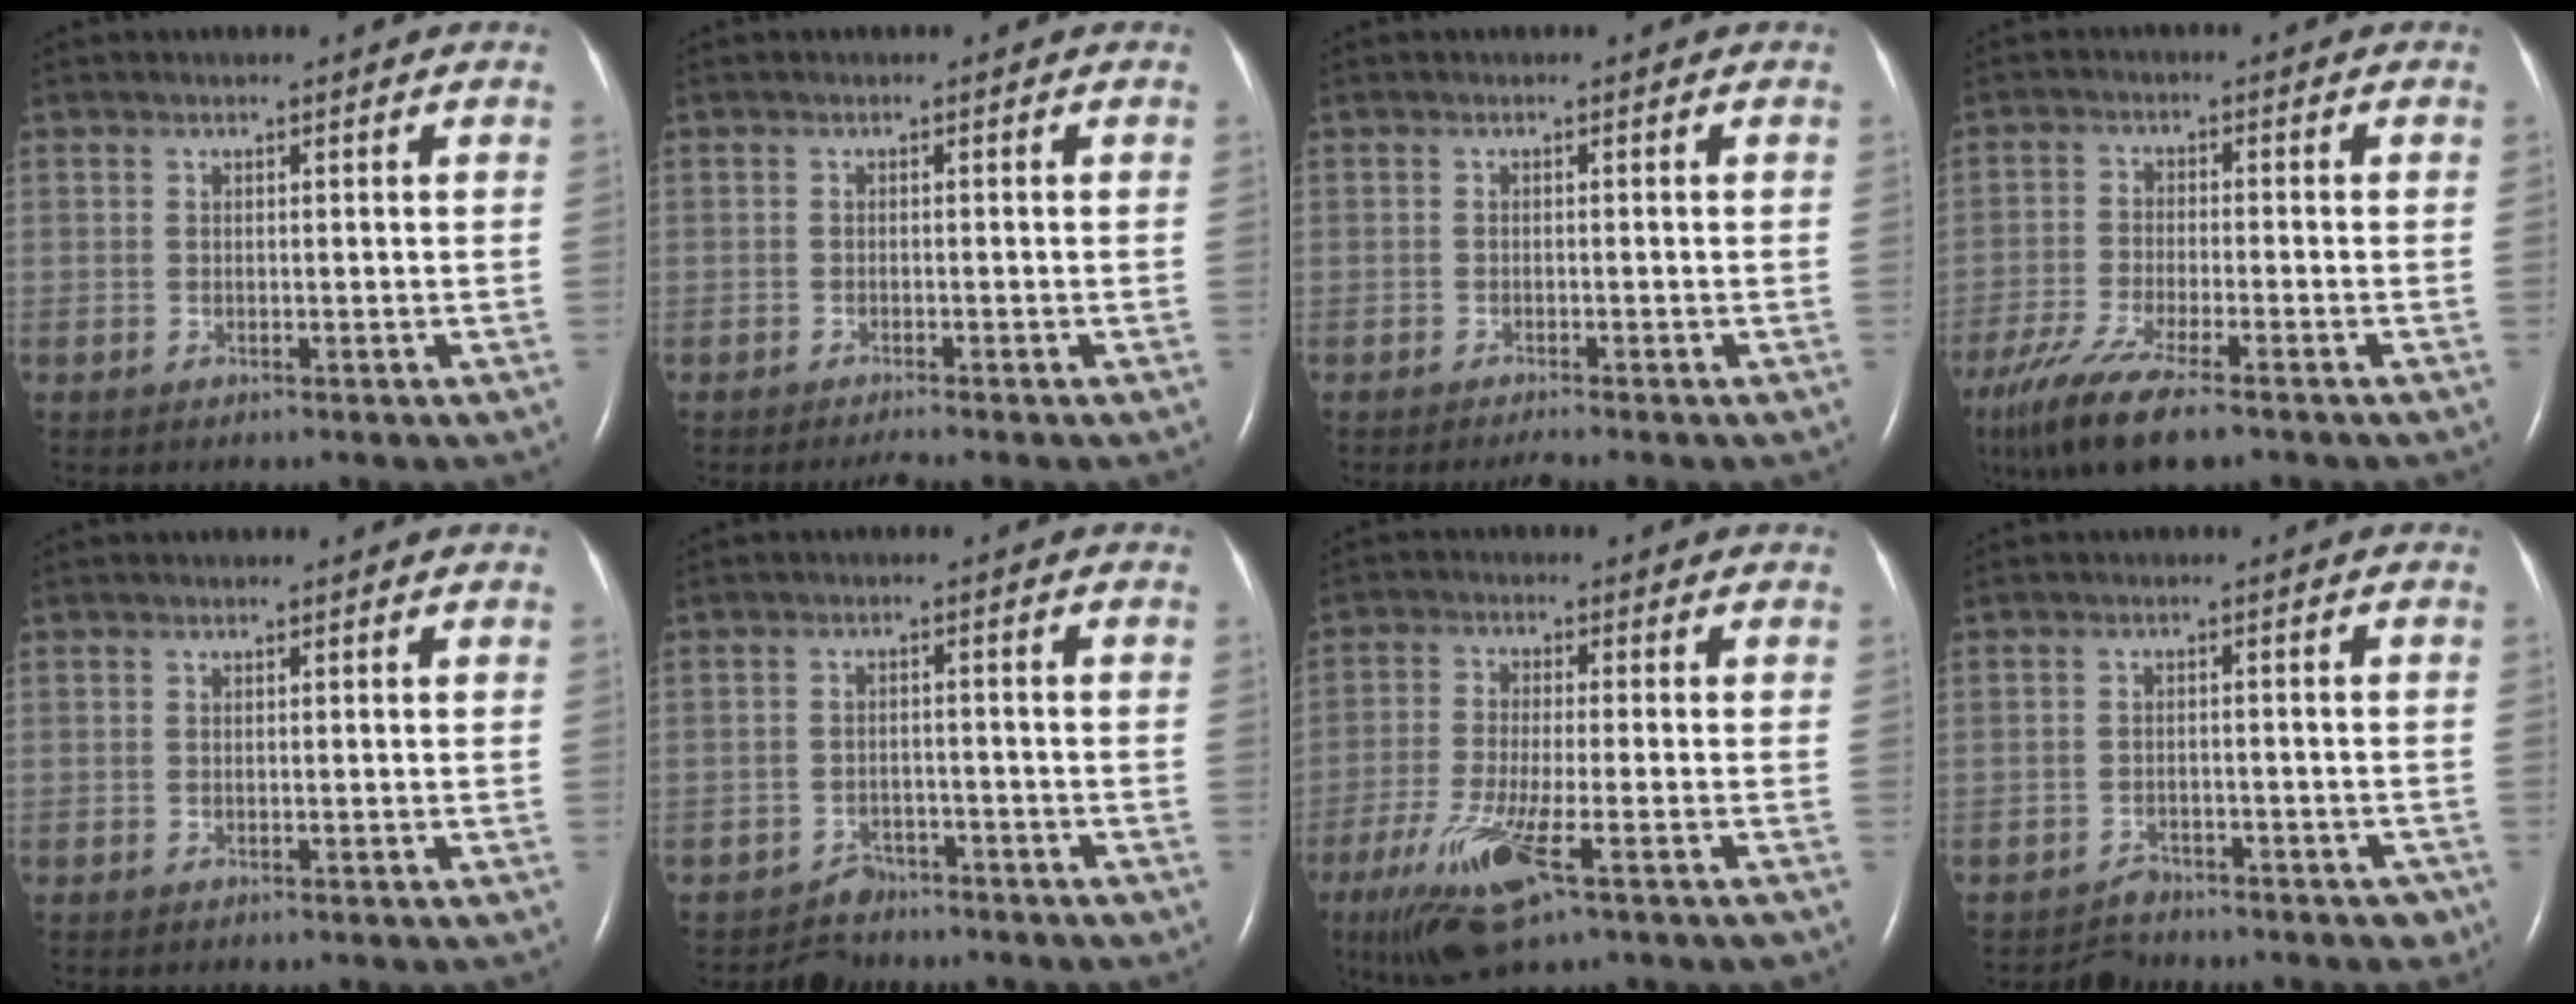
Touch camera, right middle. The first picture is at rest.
{"total": 1.5, "force": [-1.3, -0.5, 0.5], "torque": [-0.015, -0.004, -0.024]}
{"total": 1.4, "force": [-1.3, -0.4, 0.6], "torque": [-0.014, -0.003, -0.022]}
{"total": 11.6, "force": [-8.4, 1.8, 7.8], "torque": [-0.153, -0.029, -0.144]}
{"total": 0.0}
{"total": 4.0, "force": [-3.3, 2.2, -0.7], "torque": [0.002, 0.011, -0.049]}
{"total": 11.6, "force": [-6.2, 1.4, 9.7], "torque": [-0.197, -0.031, -0.107]}
{"total": 4.9, "force": [-4.2, 2.6, 0.2], "torque": [0.014, 0.016, -0.056]}